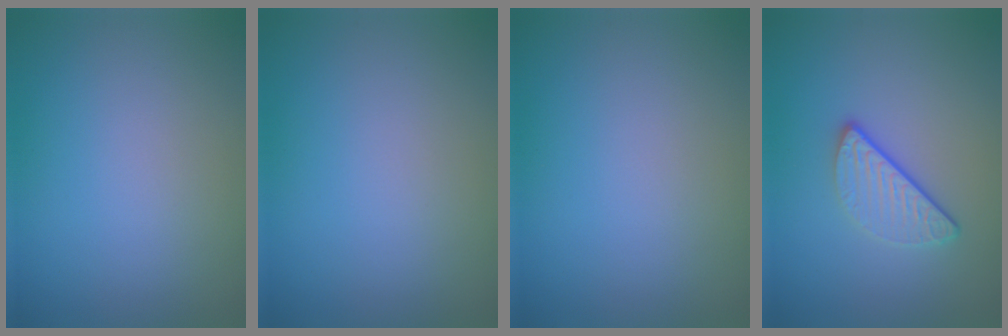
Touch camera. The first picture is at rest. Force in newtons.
{"total": 0.0}
{"total": 0.0}
{"total": 3.0, "press": 2.3, "slide": 1.9}